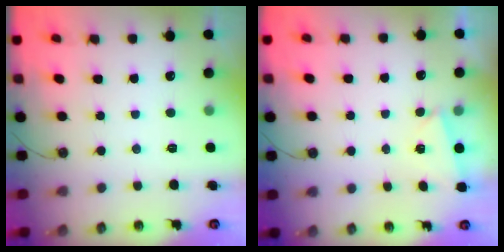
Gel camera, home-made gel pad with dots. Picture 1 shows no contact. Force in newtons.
{"total": 2.0, "press": 0.9, "slide": 1.8}